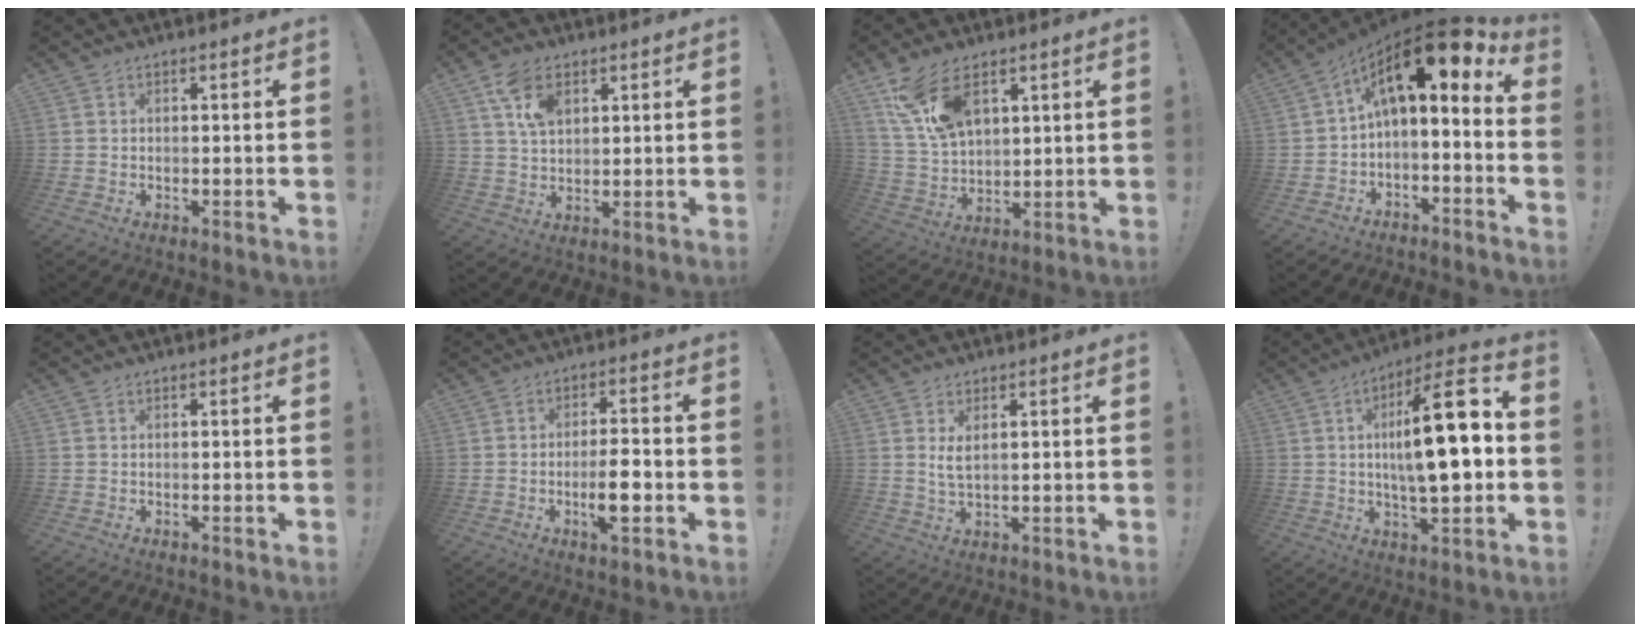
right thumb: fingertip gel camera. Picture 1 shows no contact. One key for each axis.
{"total": 8.7, "fx": 4.4, "fy": 5.3, "fz": 5.3, "tx": -0.094, "ty": -0.007, "tz": 0.085}
{"total": 14.5, "fx": 7.8, "fy": 8.3, "fz": 9.0, "tx": -0.167, "ty": -0.029, "tz": 0.150}
{"total": 12.2, "fx": 5.2, "fy": 3.8, "fz": 10.3, "tx": -0.159, "ty": -0.041, "tz": 0.088}
{"total": 0.0}
{"total": 7.4, "fx": -2.2, "fy": 2.0, "fz": 6.8, "tx": -0.111, "ty": 0.002, "tz": -0.039}
{"total": 4.5, "fx": 2.0, "fy": 1.3, "fz": 3.8, "tx": -0.067, "ty": -0.011, "tz": 0.032}
{"total": 19.2, "fx": 1.2, "fy": 5.4, "fz": 18.4, "tx": -0.286, "ty": -0.001, "tz": 0.010}